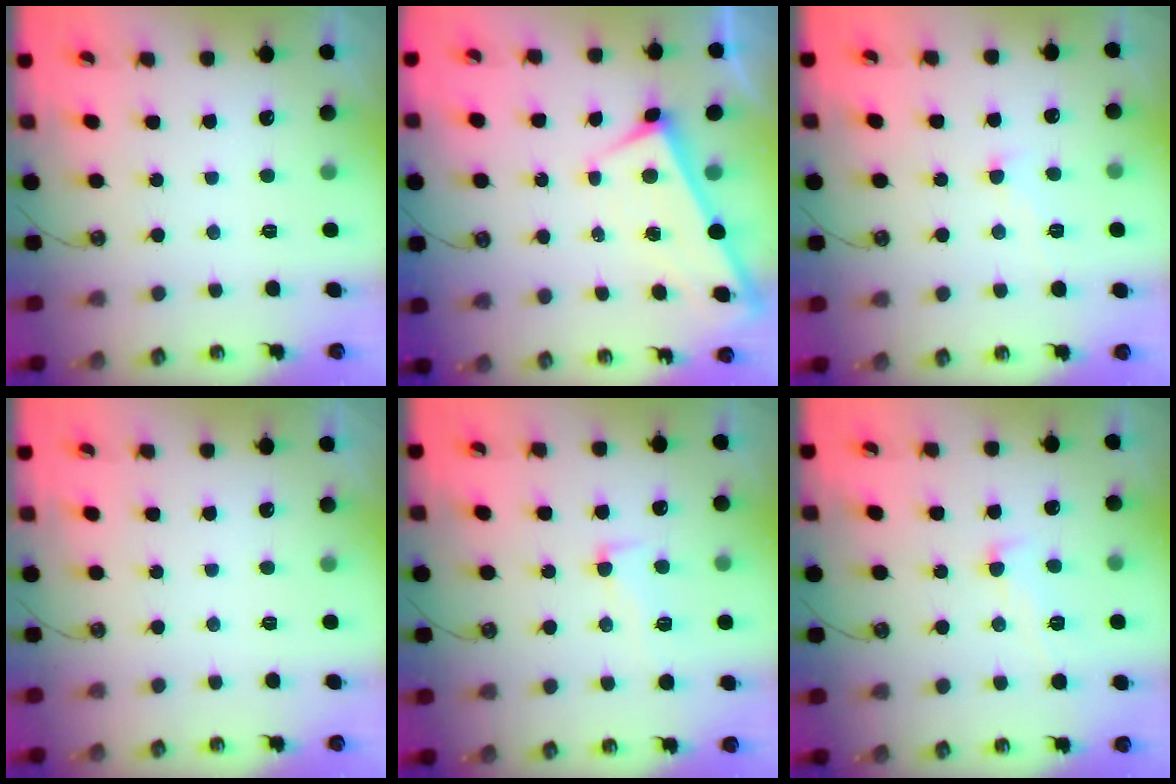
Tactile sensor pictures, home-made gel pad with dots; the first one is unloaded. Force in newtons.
{"total": 1.2, "press": 1.2, "slide": 0.2}
{"total": 1.1, "press": 1.1, "slide": 0.3}
{"total": 0.0}
{"total": 2.1, "press": 1.2, "slide": 1.8}
{"total": 0.9, "press": 0.2, "slide": 0.9}